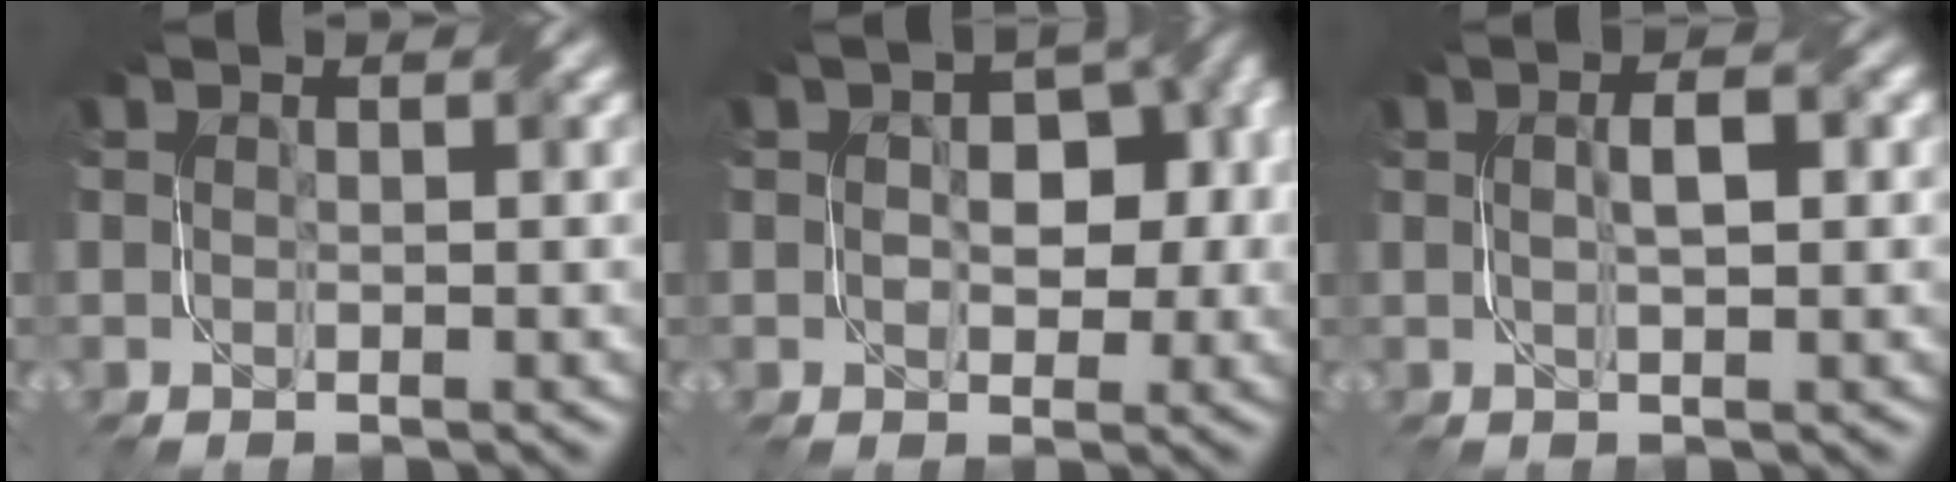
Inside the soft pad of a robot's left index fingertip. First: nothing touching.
{"total": 5.5, "force": [-0.4, 3.7, 4.0], "torque": [-0.041, 0.010, 0.000]}
{"total": 2.0, "force": [0.3, 0.0, 2.0], "torque": [-0.040, 0.008, 0.006]}